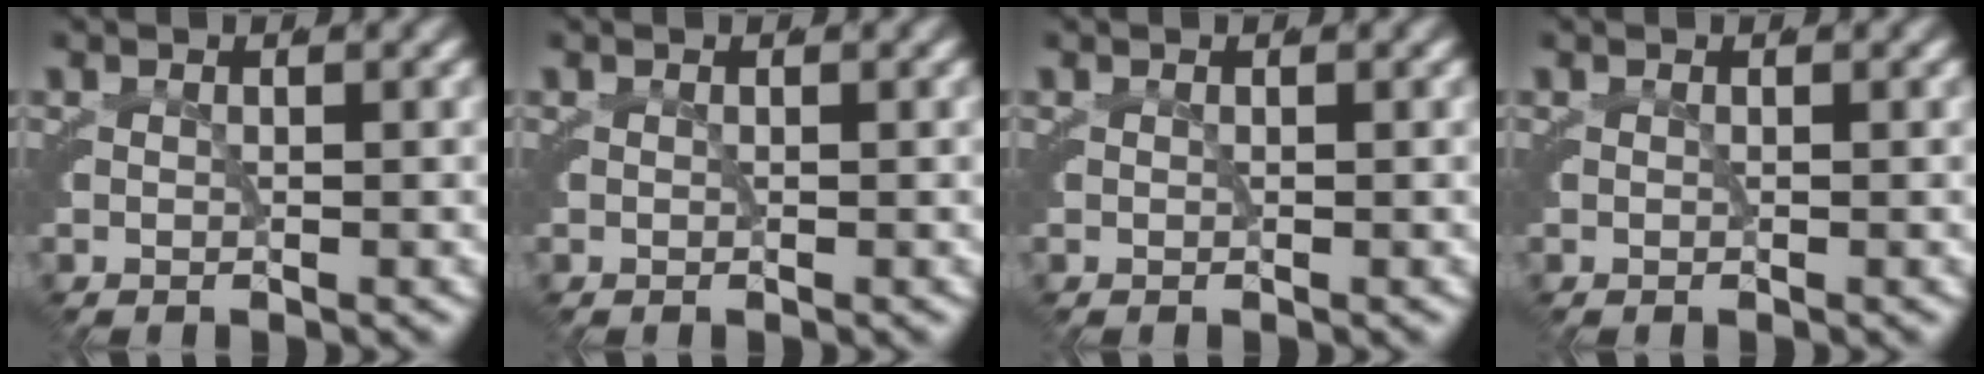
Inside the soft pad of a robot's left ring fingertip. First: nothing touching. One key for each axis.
{"total": 0.0}
{"total": 0.0}
{"total": 0.0}